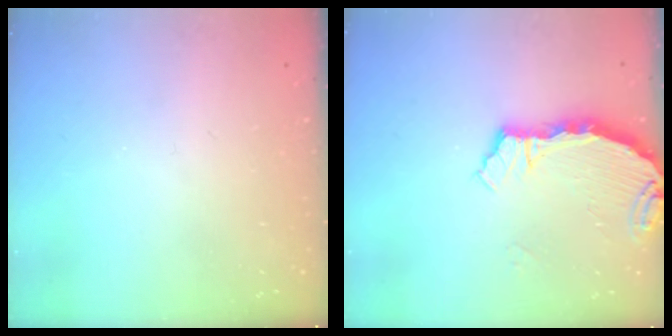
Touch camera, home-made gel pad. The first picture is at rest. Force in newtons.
{"total": 4.2, "press": 4.2, "slide": 0.3}